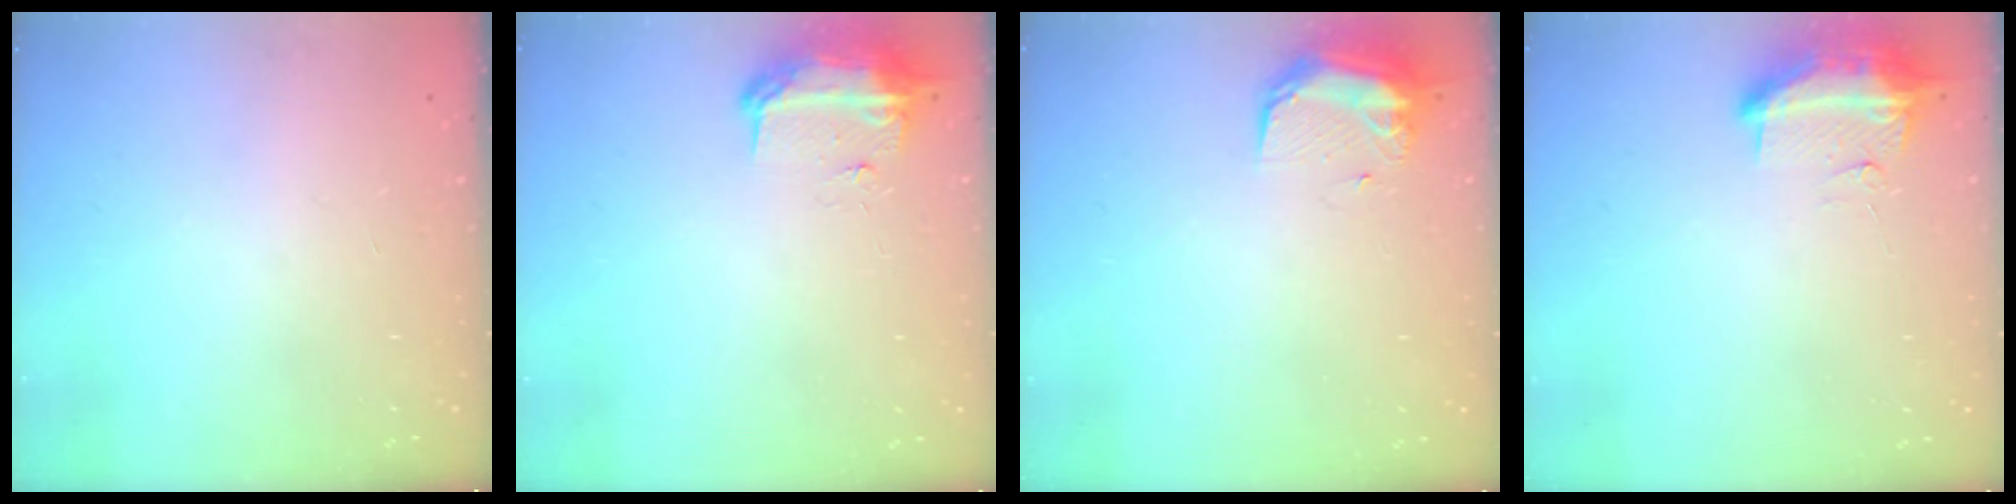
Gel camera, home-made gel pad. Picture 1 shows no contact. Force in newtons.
{"total": 9.1, "press": 9.0, "slide": 0.9}
{"total": 9.8, "press": 9.8, "slide": 0.8}
{"total": 18.7, "press": 12.4, "slide": 14.0}